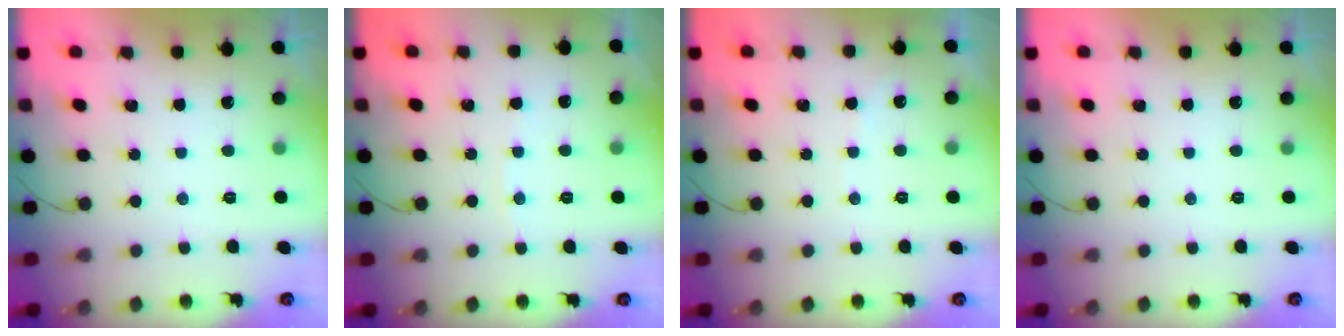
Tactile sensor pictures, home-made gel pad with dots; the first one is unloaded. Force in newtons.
{"total": 2.0, "press": 2.0, "slide": 0.3}
{"total": 3.8, "press": 3.7, "slide": 0.5}
{"total": 0.0}